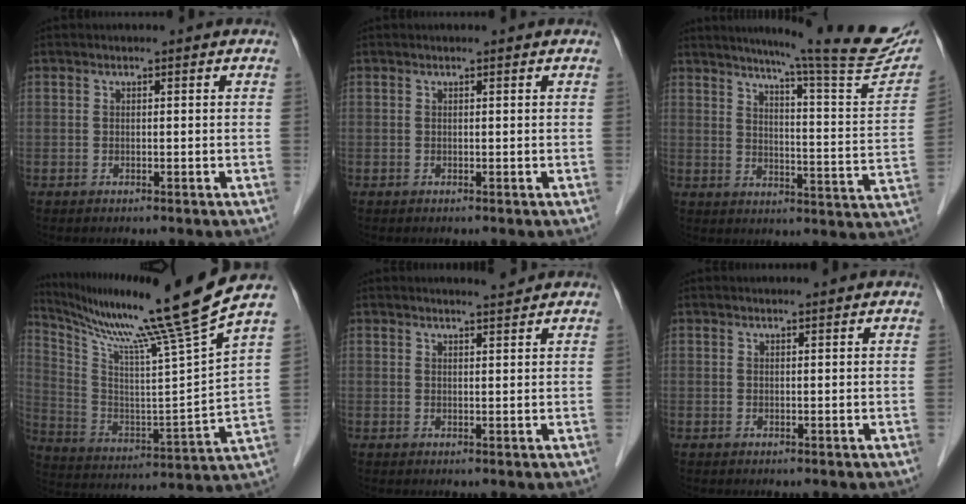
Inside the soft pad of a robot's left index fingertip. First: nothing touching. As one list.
[{"total": 0.7, "force": [0.7, -0.1, 0.2], "torque": [-0.011, 0.000, 0.010]}, {"total": 20.7, "force": [18.0, -0.6, 10.2], "torque": [-0.143, -0.065, 0.220]}, {"total": 20.4, "force": [16.4, -3.8, 11.5], "torque": [-0.206, -0.057, 0.264]}, {"total": 1.8, "force": [1.7, -0.4, 0.2], "torque": [-0.007, -0.006, 0.030]}, {"total": 0.7, "force": [0.7, -0.1, 0.1], "torque": [-0.007, 0.003, 0.013]}]